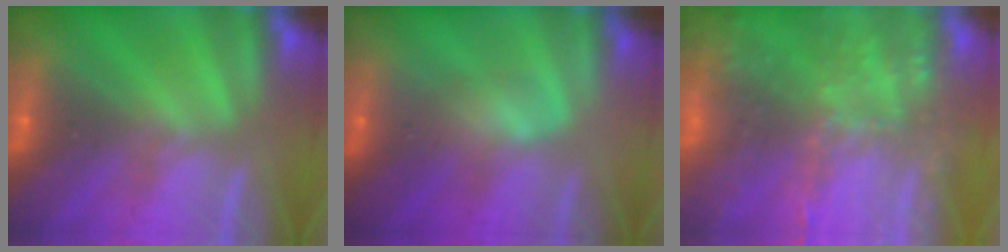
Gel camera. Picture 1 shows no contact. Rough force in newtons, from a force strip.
{"total": 2.8}
{"total": 5.8}